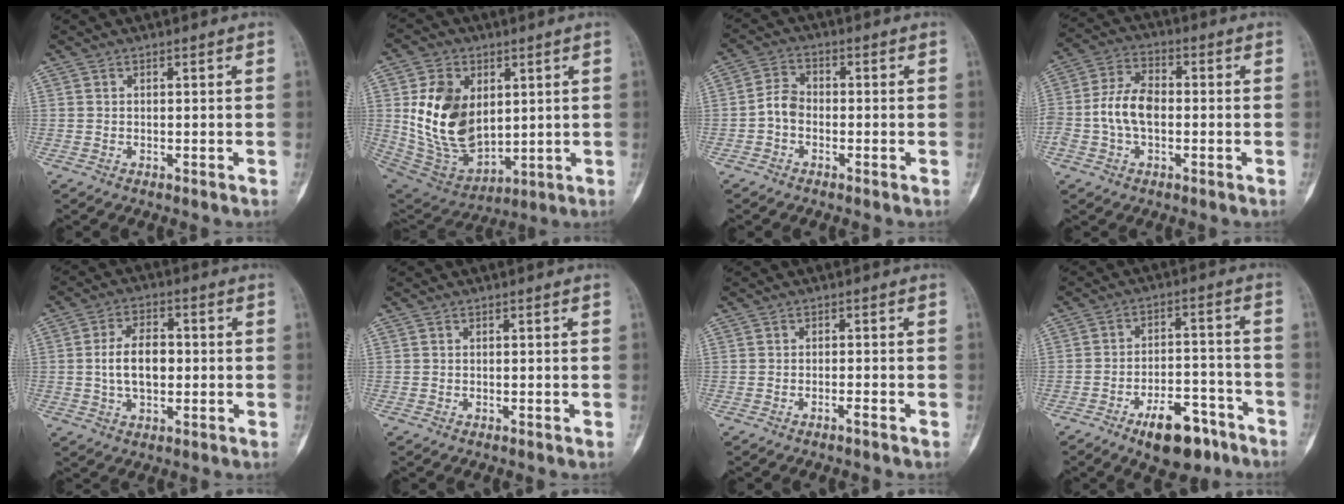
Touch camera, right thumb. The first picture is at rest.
{"total": 17.6, "force": [2.9, 12.0, 12.6], "torque": [-0.196, -0.022, 0.076]}
{"total": 4.1, "force": [-1.3, 2.9, 2.6], "torque": [-0.040, 0.016, -0.035]}
{"total": 8.9, "force": [-1.2, 5.5, 6.9], "torque": [-0.137, 0.028, -0.030]}
{"total": 8.2, "force": [-0.1, 4.9, 6.6], "torque": [-0.108, 0.012, -0.004]}
{"total": 0.0}
{"total": 1.1, "force": [-0.8, -0.1, 0.7], "torque": [-0.016, 0.005, -0.015]}
{"total": 11.7, "force": [-7.4, 5.3, 7.4], "torque": [-0.088, 0.056, -0.109]}